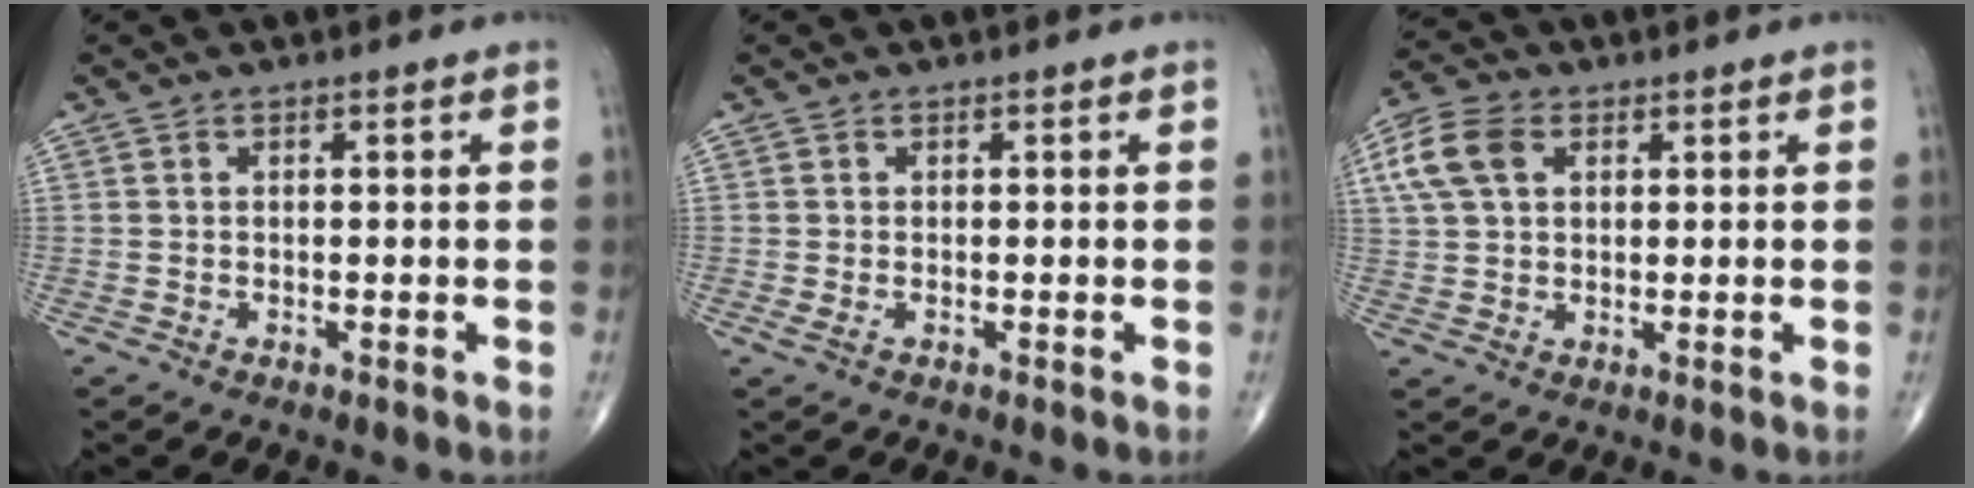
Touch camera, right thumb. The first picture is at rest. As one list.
[{"total": 0.8, "force": [-0.2, 0.4, 0.7], "torque": [-0.020, -0.004, -0.005]}, {"total": 8.3, "force": [2.8, 5.5, 5.6], "torque": [-0.118, 0.013, 0.053]}]